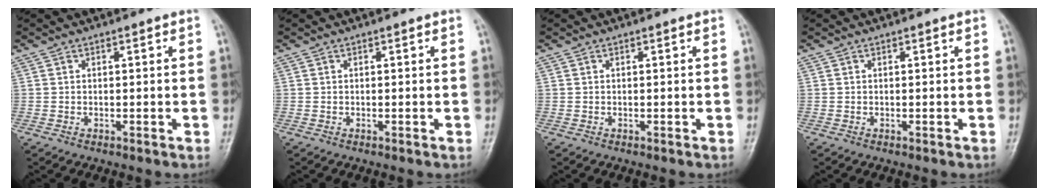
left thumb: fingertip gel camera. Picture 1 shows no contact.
{"total": 0.0}
{"total": 0.0}
{"total": 0.0}